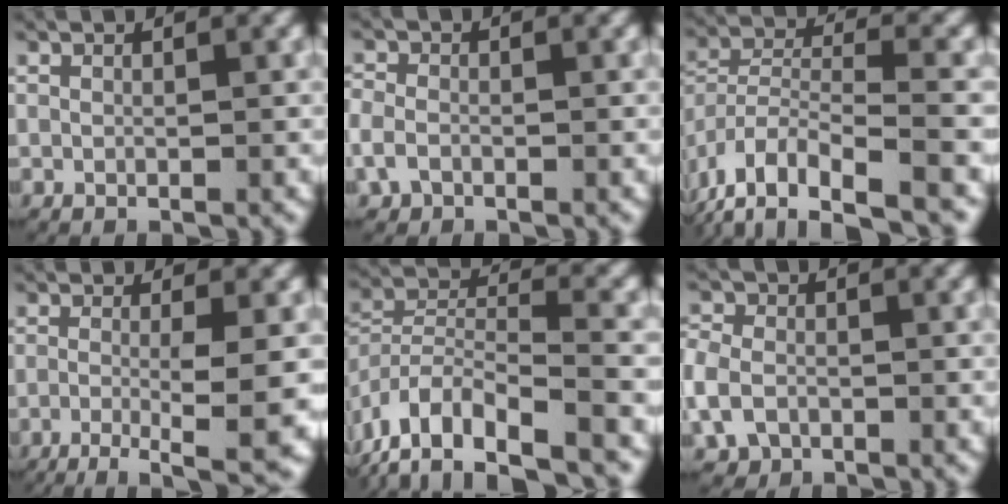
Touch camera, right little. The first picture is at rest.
{"total": 2.4, "force": [-1.0, 2.0, 0.9], "torque": [-0.034, -0.006, -0.016]}
{"total": 7.1, "force": [-3.4, 4.1, 4.6], "torque": [-0.106, -0.012, -0.052]}
{"total": 8.3, "force": [-6.1, 1.5, 5.5], "torque": [-0.086, -0.036, -0.080]}
{"total": 8.4, "force": [-3.8, 5.7, 4.9], "torque": [-0.110, -0.013, -0.064]}
{"total": 4.0, "force": [-1.1, 3.6, 1.4], "torque": [-0.054, -0.012, -0.016]}